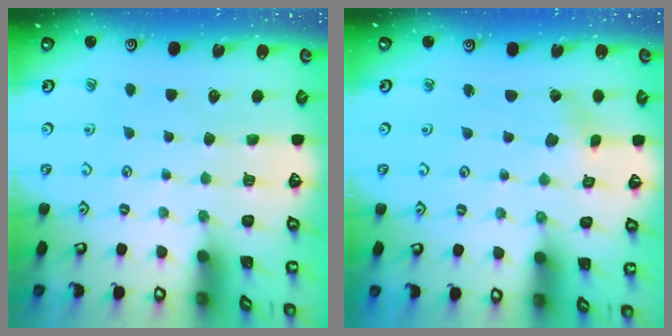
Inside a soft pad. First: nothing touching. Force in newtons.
{"total": 1.2, "press": 1.1, "slide": 0.2}